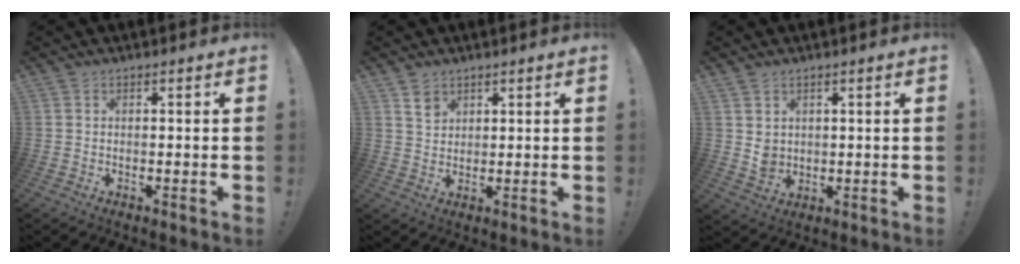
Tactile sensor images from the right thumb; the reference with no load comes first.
{"total": 4.3, "force": [2.8, 3.0, 1.1], "torque": [-0.003, -0.017, 0.050]}
{"total": 4.3, "force": [2.0, 3.5, 1.7], "torque": [-0.015, -0.011, 0.036]}